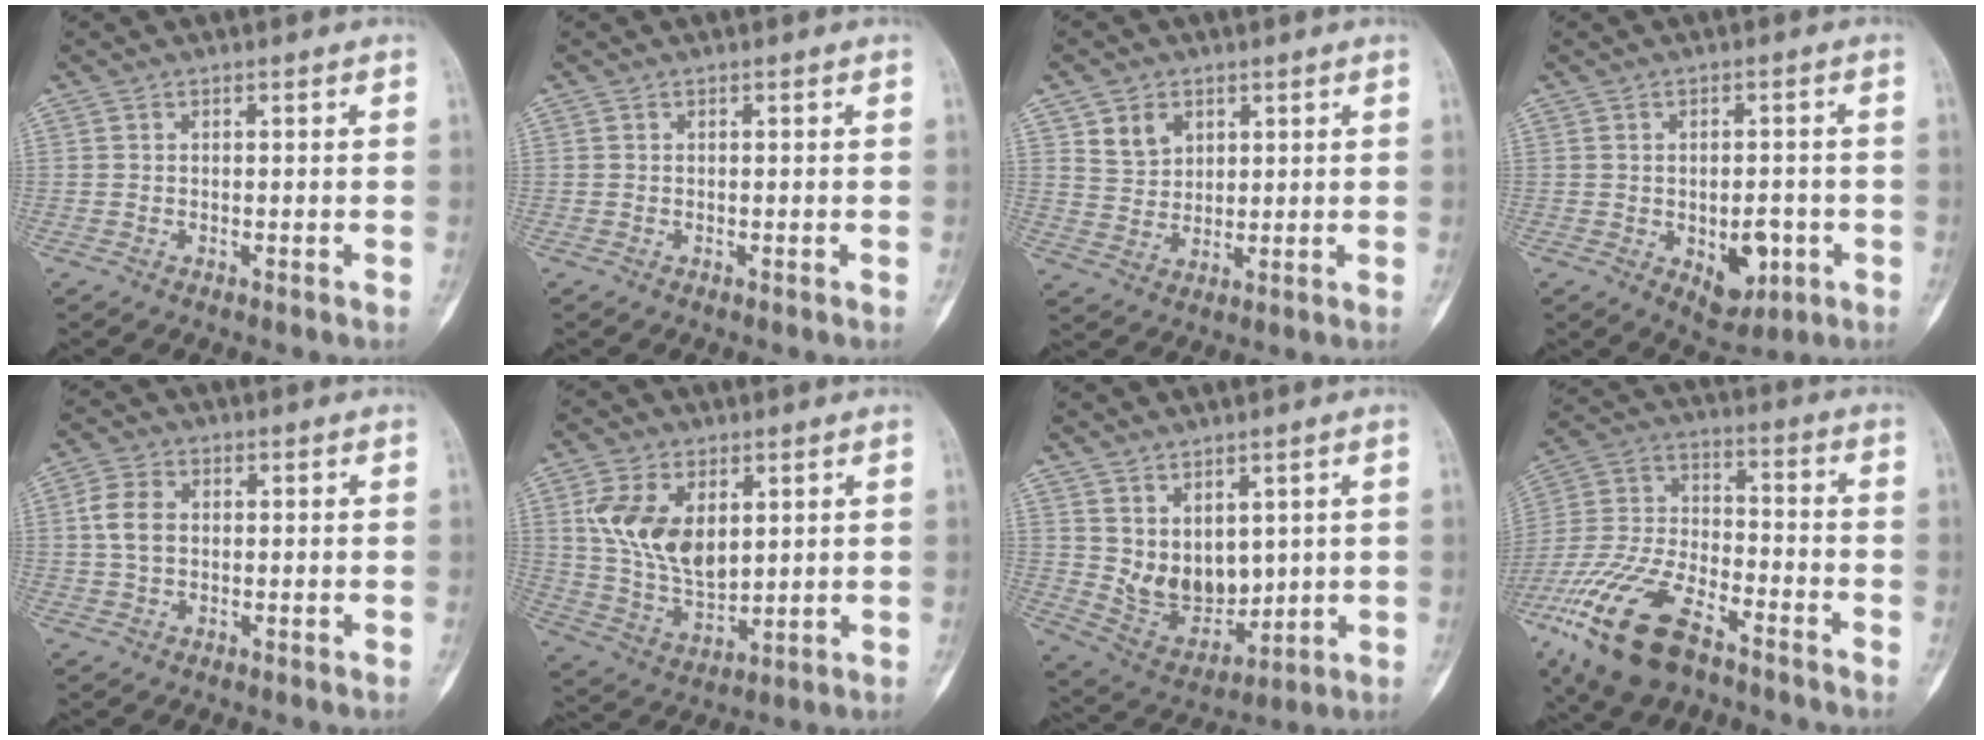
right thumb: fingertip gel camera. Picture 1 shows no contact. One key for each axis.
{"total": 0.0}
{"total": 5.9, "fx": 2.9, "fy": 4.6, "fz": 2.4, "tx": -0.021, "ty": -0.020, "tz": 0.060}
{"total": 7.6, "fx": -2.0, "fy": 4.5, "fz": 5.8, "tx": -0.049, "ty": 0.005, "tz": -0.015}
{"total": 5.3, "fx": 0.6, "fy": 3.7, "fz": 3.7, "tx": -0.073, "ty": 0.007, "tz": 0.007}
{"total": 14.0, "fx": 4.1, "fy": 8.5, "fz": 10.3, "tx": -0.177, "ty": -0.018, "tz": 0.091}
{"total": 10.4, "fx": 2.1, "fy": 7.0, "fz": 7.4, "tx": -0.083, "ty": -0.031, "tz": 0.070}
{"total": 19.7, "fx": -11.7, "fy": 8.9, "fz": 13.2, "tx": -0.282, "ty": 0.041, "tz": -0.222}